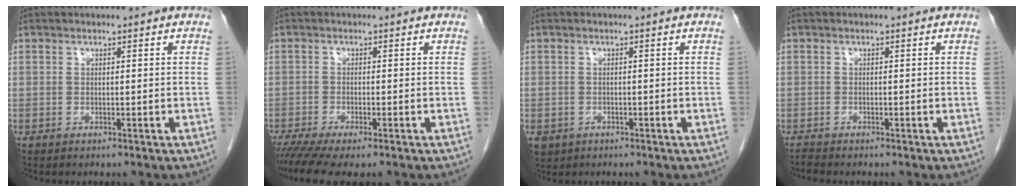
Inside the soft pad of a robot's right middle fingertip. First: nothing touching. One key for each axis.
{"total": 6.4, "fx": -5.0, "fy": 0.9, "fz": 4.0, "tx": -0.065, "ty": -0.015, "tz": -0.082}
{"total": 3.5, "fx": -1.8, "fy": 2.8, "fz": 0.9, "tx": -0.017, "ty": -0.001, "tz": -0.024}
{"total": 0.7, "fx": -0.7, "fy": -0.3, "fz": -0.1, "tx": -0.005, "ty": -0.007, "tz": -0.015}